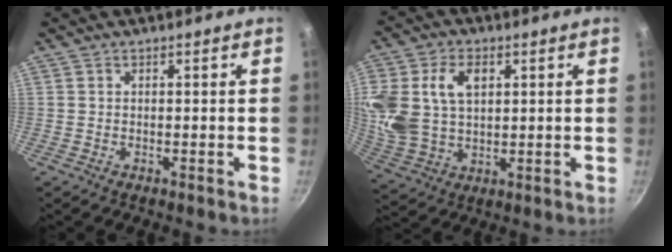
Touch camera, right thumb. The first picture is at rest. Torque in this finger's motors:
{"motor_torque": [0.89, 3.41, 1.10, 0.25, 0.19]}